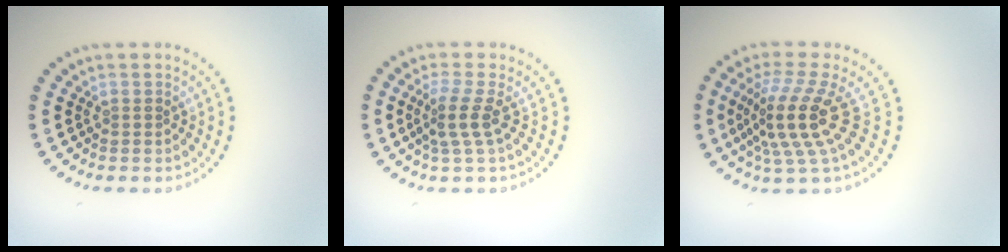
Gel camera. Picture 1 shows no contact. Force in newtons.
{"total": 2.7, "press": 1.9, "slide": 1.9}
{"total": 5.1, "press": 3.6, "slide": 3.6}